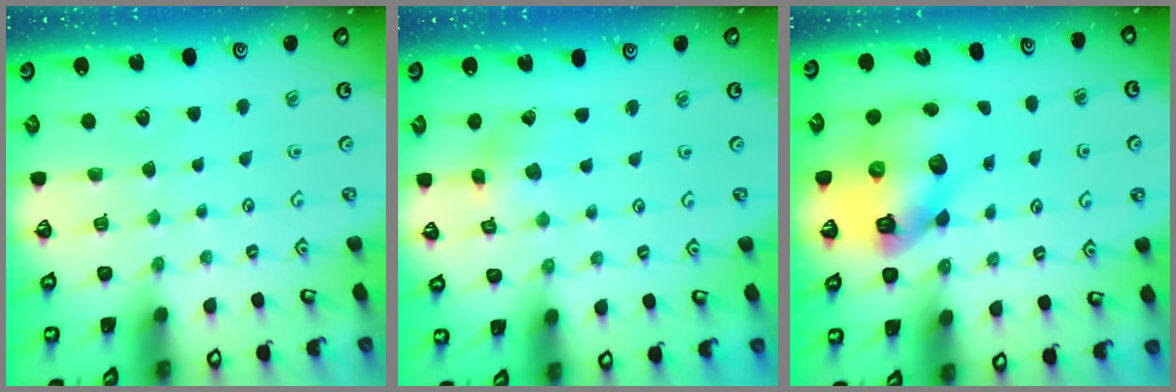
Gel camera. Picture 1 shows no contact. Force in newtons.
{"total": 2.4, "press": 2.3, "slide": 0.5}
{"total": 15.9, "press": 15.8, "slide": 1.9}